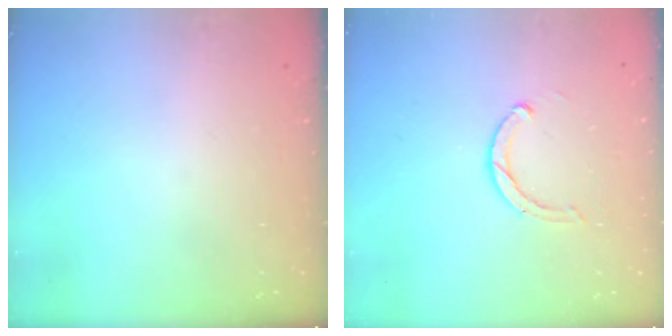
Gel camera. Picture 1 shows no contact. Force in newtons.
{"total": 3.0, "press": 2.9, "slide": 0.5}